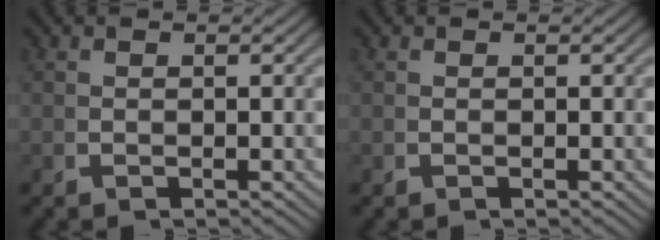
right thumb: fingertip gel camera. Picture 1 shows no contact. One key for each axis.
{"total": 0.0}